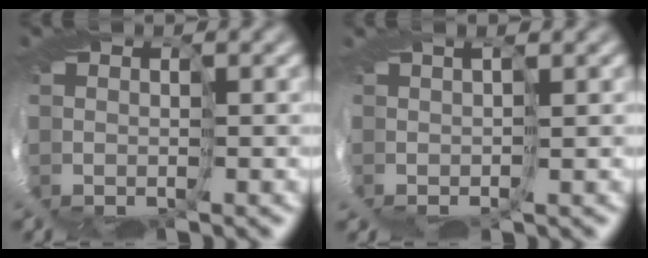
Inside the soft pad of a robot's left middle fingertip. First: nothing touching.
{"total": 2.3, "force": [0.8, -2.1, -0.6], "torque": [0.024, 0.017, -0.001]}